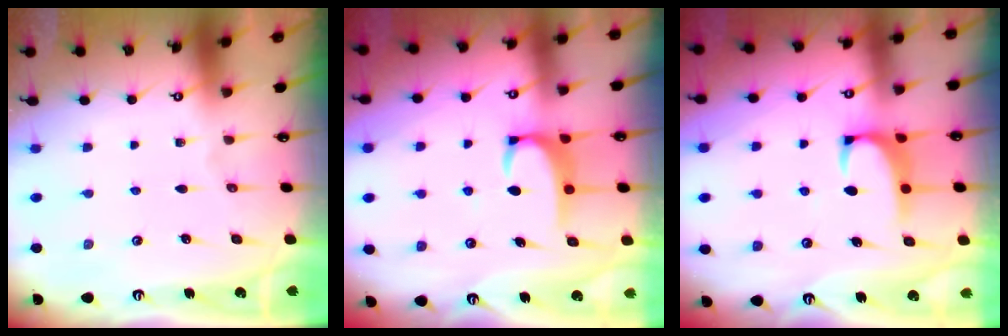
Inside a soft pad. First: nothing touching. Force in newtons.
{"total": 3.5, "press": 3.5, "slide": 0.3}
{"total": 2.5, "press": 2.4, "slide": 0.8}